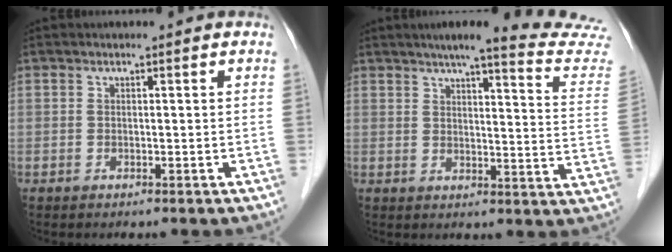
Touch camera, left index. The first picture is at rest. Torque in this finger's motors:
{"motor_torque": [0.75, -1.04, 0.24, 0.07]}